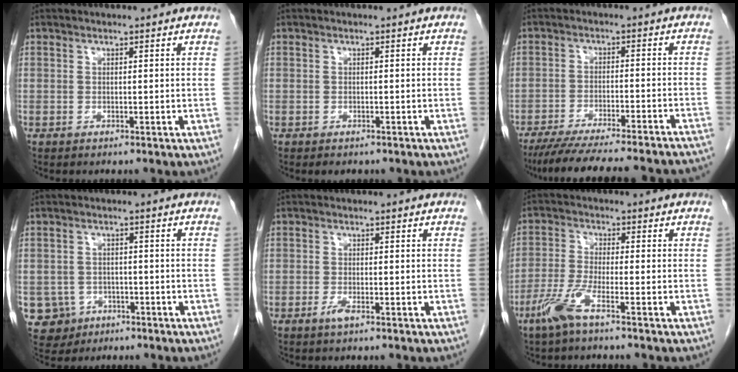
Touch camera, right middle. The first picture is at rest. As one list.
[{"total": 1.6, "force": [-1.2, 0.8, 0.6], "torque": [-0.008, -0.002, -0.012]}, {"total": 22.8, "force": [-20.7, 0.9, 9.6], "torque": [-0.114, -0.037, -0.277]}, {"total": 5.4, "force": [-2.2, 4.9, 0.4], "torque": [-0.012, 0.008, -0.029]}, {"total": 1.5, "force": [-0.9, 0.2, 1.2], "torque": [-0.028, -0.003, -0.017]}, {"total": 5.2, "force": [-3.4, 0.2, 4.0], "torque": [-0.094, -0.008, -0.075]}]